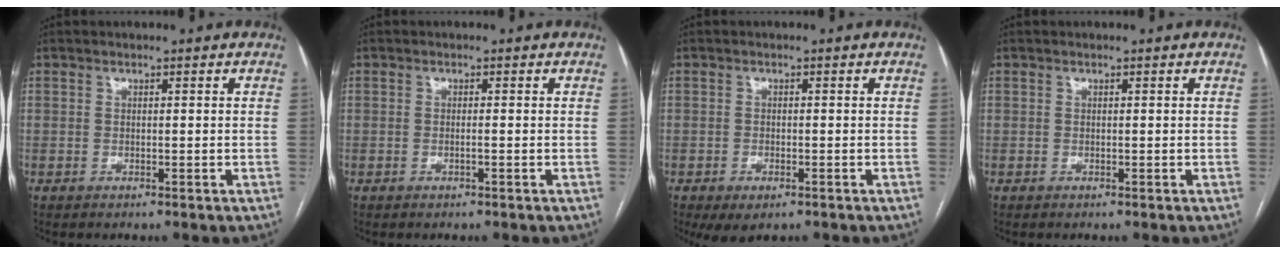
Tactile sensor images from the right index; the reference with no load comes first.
{"total": 0.7, "force": [-0.2, -0.1, 0.6], "torque": [-0.013, 0.001, -0.003]}
{"total": 3.4, "force": [-1.9, 1.6, 2.3], "torque": [-0.037, -0.006, -0.022]}
{"total": 0.0}